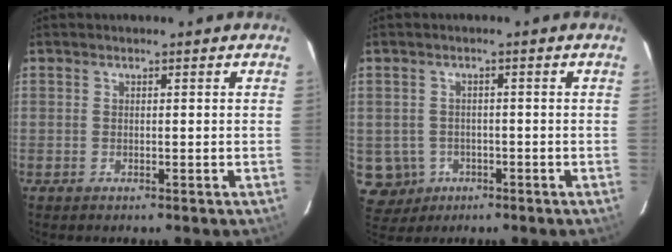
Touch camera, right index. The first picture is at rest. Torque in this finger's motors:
{"motor_torque": [-0.17, -0.12, -0.82, -0.21]}